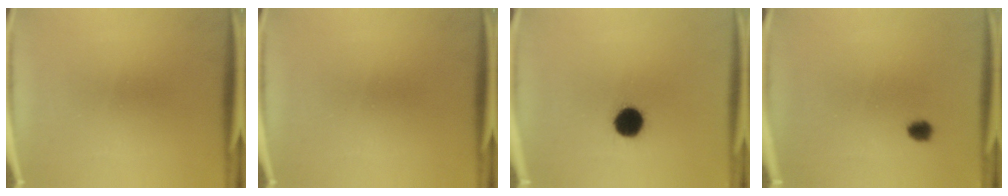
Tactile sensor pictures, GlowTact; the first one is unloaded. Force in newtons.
{"total": 0.0}
{"total": 8.6}
{"total": 2.1}